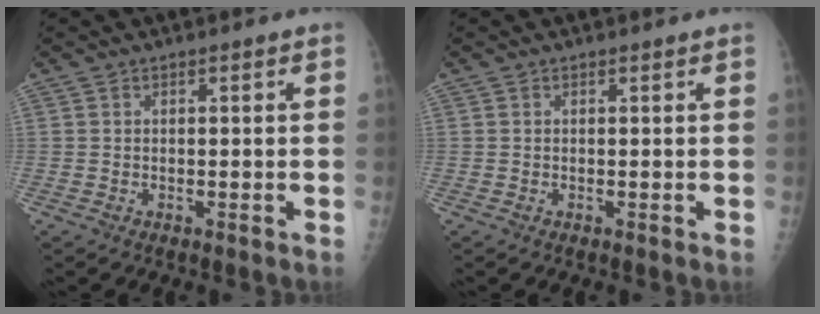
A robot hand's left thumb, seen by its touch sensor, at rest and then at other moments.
{"total": 0.0}